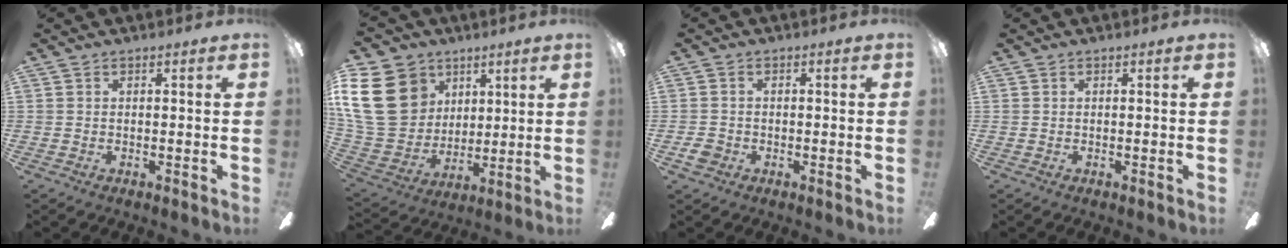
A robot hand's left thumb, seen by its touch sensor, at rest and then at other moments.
{"total": 21.5, "force": [7.5, 17.0, 10.7], "torque": [-0.235, -0.022, 0.144]}
{"total": 2.9, "force": [-1.2, 2.3, 1.2], "torque": [-0.025, 0.007, -0.024]}
{"total": 0.0}